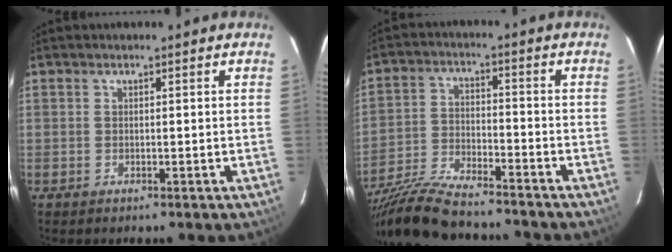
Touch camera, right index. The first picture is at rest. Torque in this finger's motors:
{"motor_torque": [1.08, -1.06, 0.46, 0.07]}